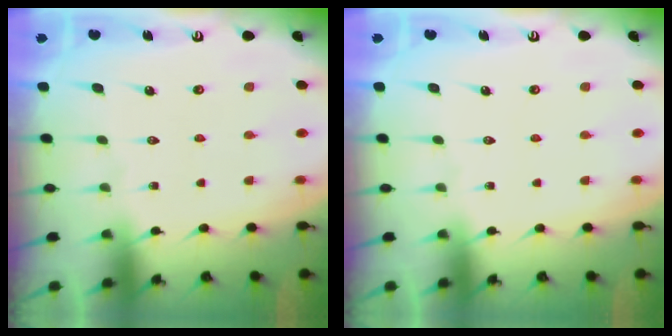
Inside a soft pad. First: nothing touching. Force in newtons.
{"total": 0.0}